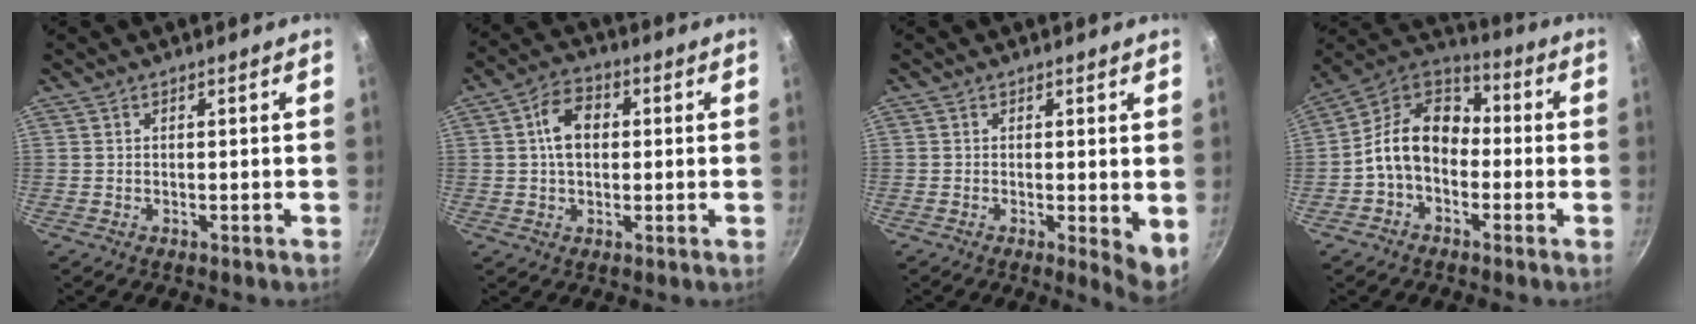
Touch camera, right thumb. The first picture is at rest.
{"total": 7.7, "force": [1.0, 5.3, 5.4], "torque": [-0.073, 0.015, 0.006]}
{"total": 4.6, "force": [-0.1, 1.2, 4.5], "torque": [-0.061, -0.016, -0.002]}
{"total": 13.2, "force": [-2.2, 9.6, 8.7], "torque": [-0.115, 0.047, -0.064]}